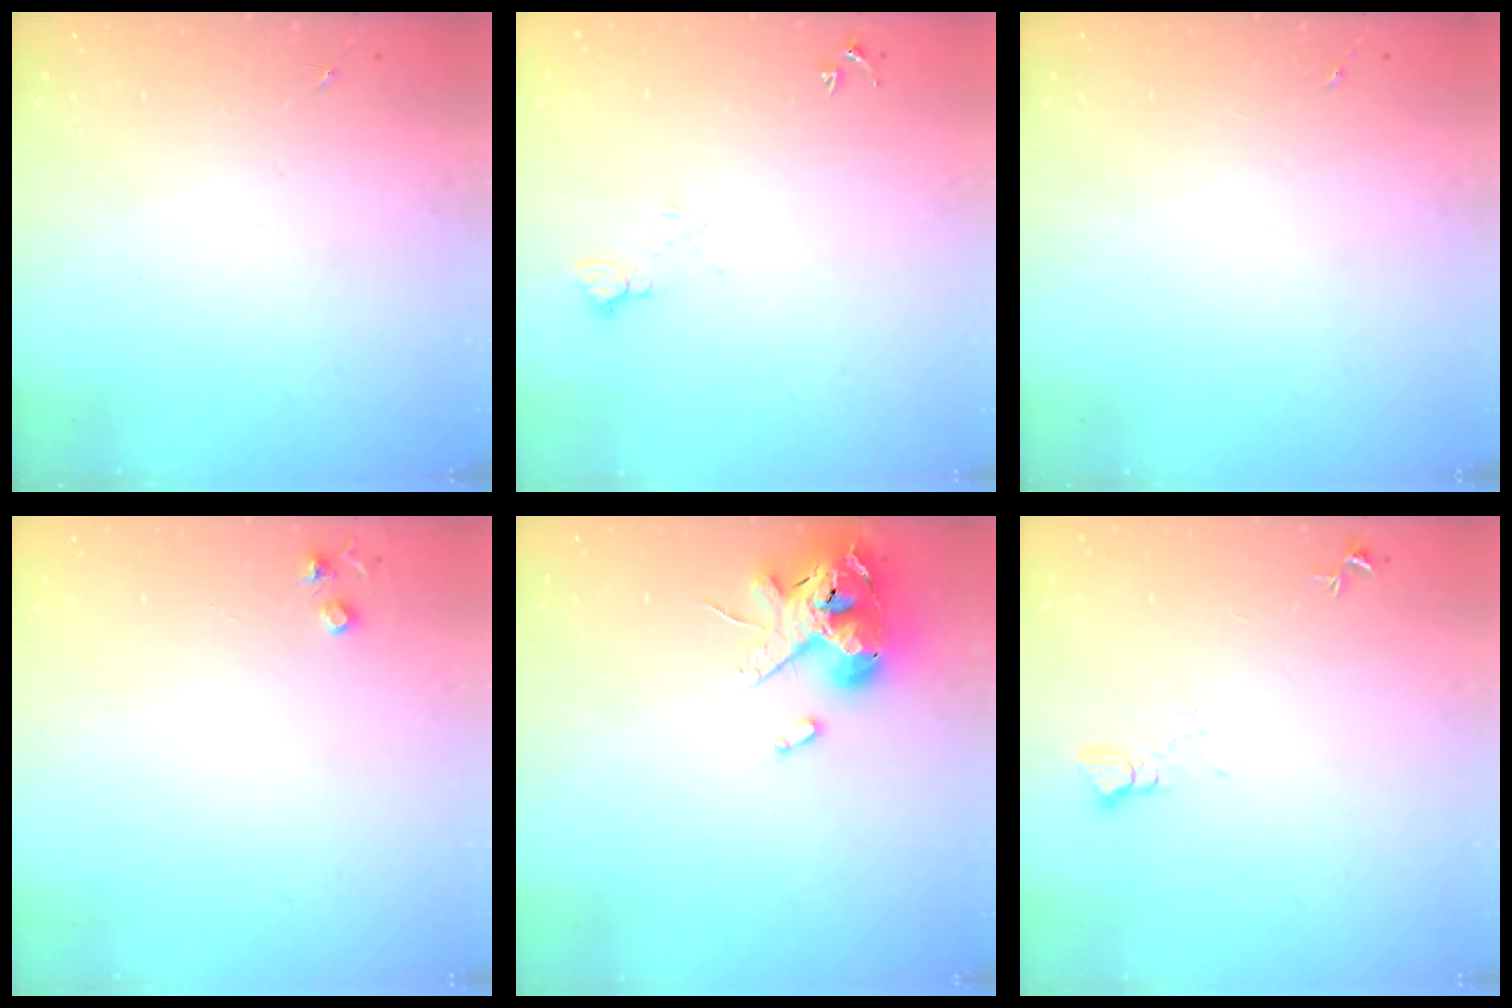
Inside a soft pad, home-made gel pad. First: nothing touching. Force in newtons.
{"total": 4.2, "press": 4.1, "slide": 0.5}
{"total": 0.0}
{"total": 4.2, "press": 4.1, "slide": 0.7}
{"total": 14.4, "press": 14.3, "slide": 2.2}
{"total": 3.3, "press": 3.3, "slide": 0.3}